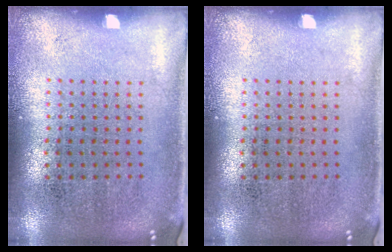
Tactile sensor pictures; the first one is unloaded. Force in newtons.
{"total": 0.0}